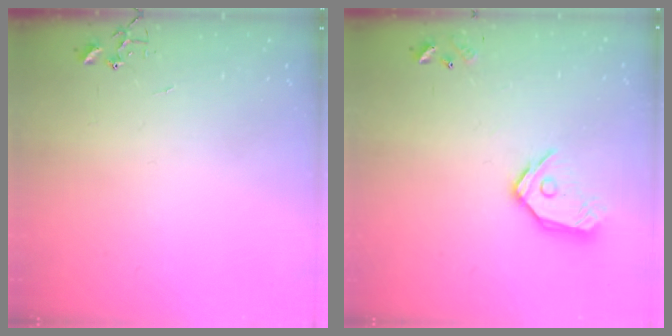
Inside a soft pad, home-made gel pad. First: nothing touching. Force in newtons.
{"total": 12.1, "press": 12.0, "slide": 1.5}